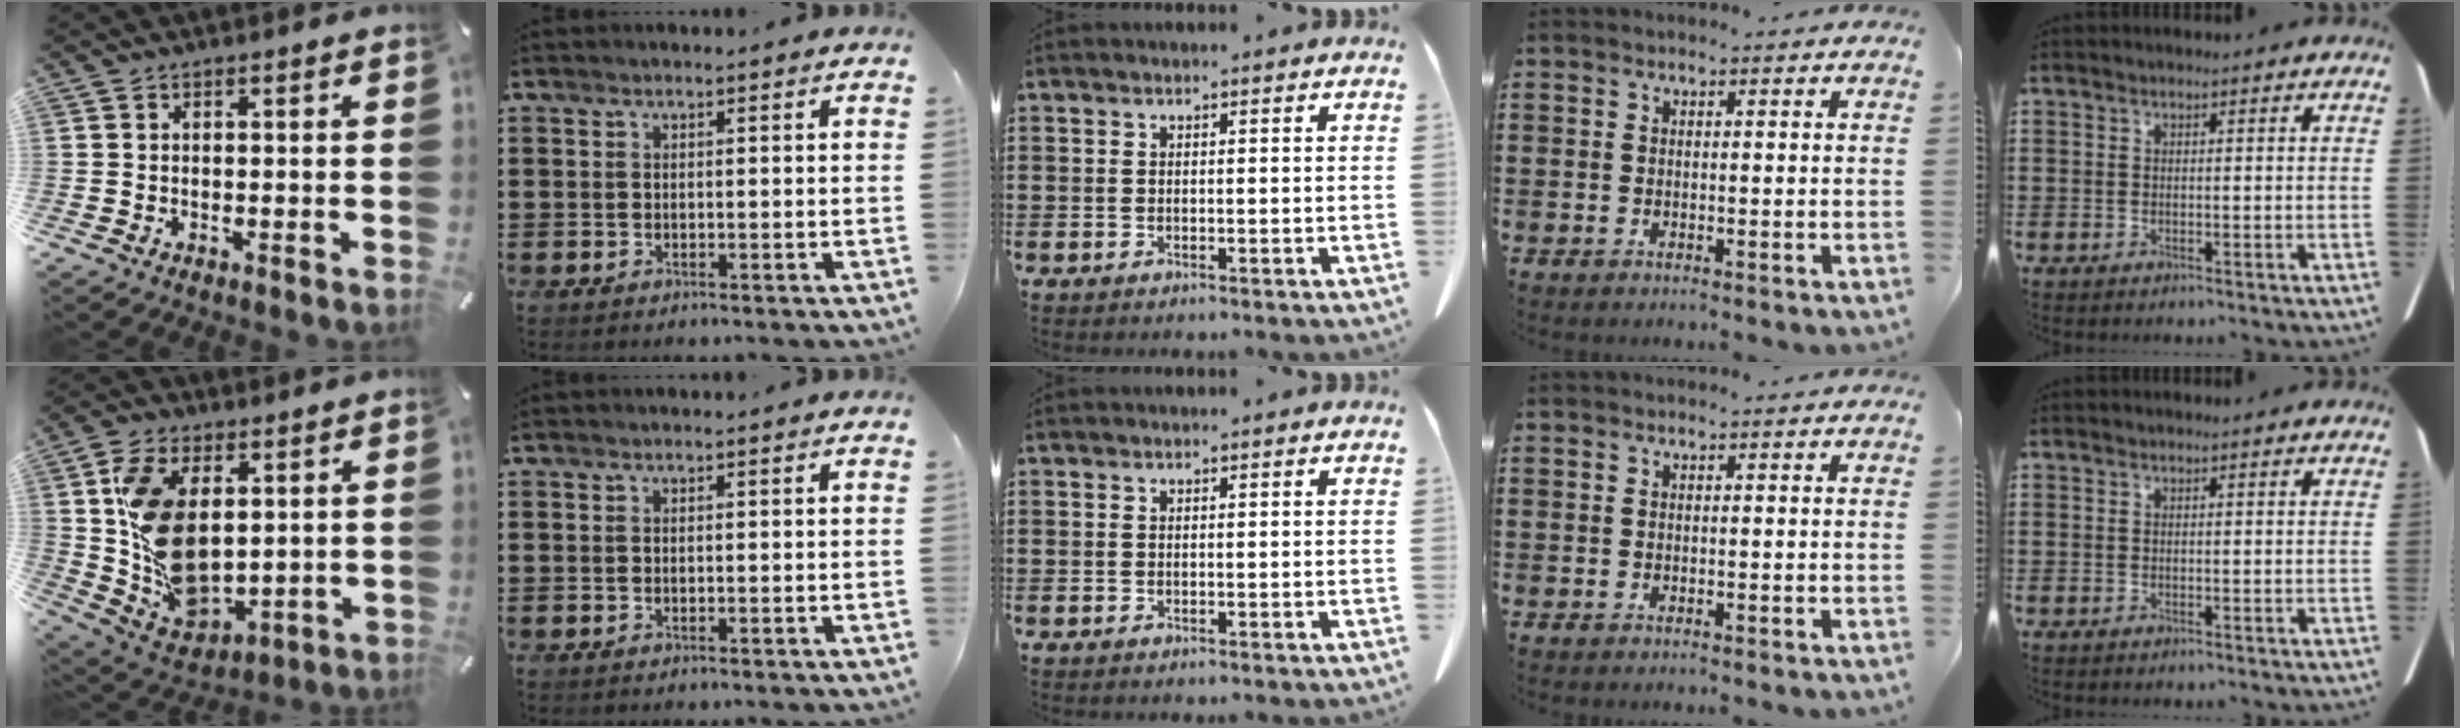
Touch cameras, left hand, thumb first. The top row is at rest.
{"thumb": {"total": 16.5, "force": [3.1, 10.9, 12.0], "torque": [-0.234, -0.008, 0.066]}}